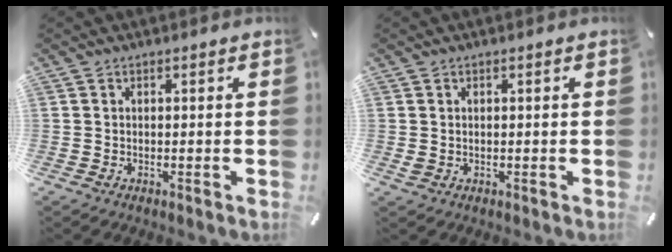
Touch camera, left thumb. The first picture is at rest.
{"total": 1.0, "force": [0.2, 0.9, 0.4], "torque": [-0.008, 0.005, 0.002]}